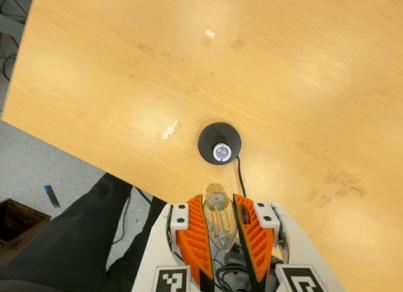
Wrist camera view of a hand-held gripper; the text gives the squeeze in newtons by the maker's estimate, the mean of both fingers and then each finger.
{"total": 14.7, "left": 16.8, "right": 12.6}